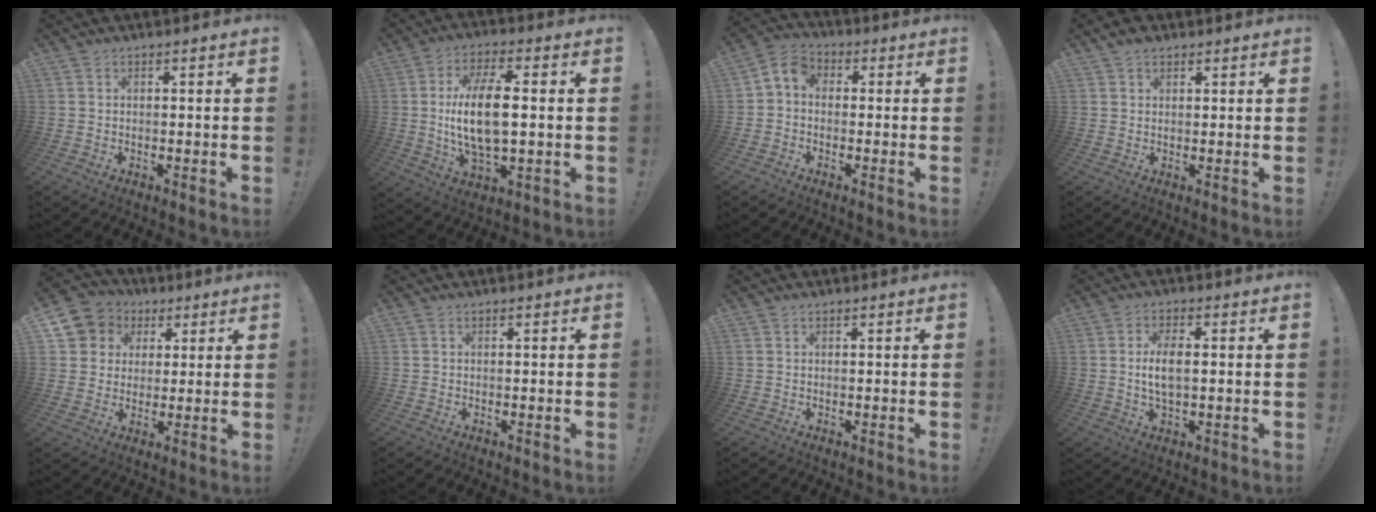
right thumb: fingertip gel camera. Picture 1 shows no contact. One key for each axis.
{"total": 15.8, "fx": 0.6, "fy": 6.7, "fz": 14.3, "tx": -0.275, "ty": -0.005, "tz": 0.000}
{"total": 4.8, "fx": -0.5, "fy": 3.7, "fz": 3.0, "tx": -0.067, "ty": 0.011, "tz": -0.005}
{"total": 2.8, "fx": 1.9, "fy": 1.7, "fz": 1.2, "tx": -0.017, "ty": -0.006, "tz": 0.035}
{"total": 9.3, "fx": 3.0, "fy": 8.5, "fz": 2.5, "tx": -0.042, "ty": -0.010, "tz": 0.066}
{"total": 0.0}
{"total": 0.0}
{"total": 6.3, "fx": 0.0, "fy": 2.6, "fz": 5.8, "tx": -0.107, "ty": -0.002, "tz": -0.003}